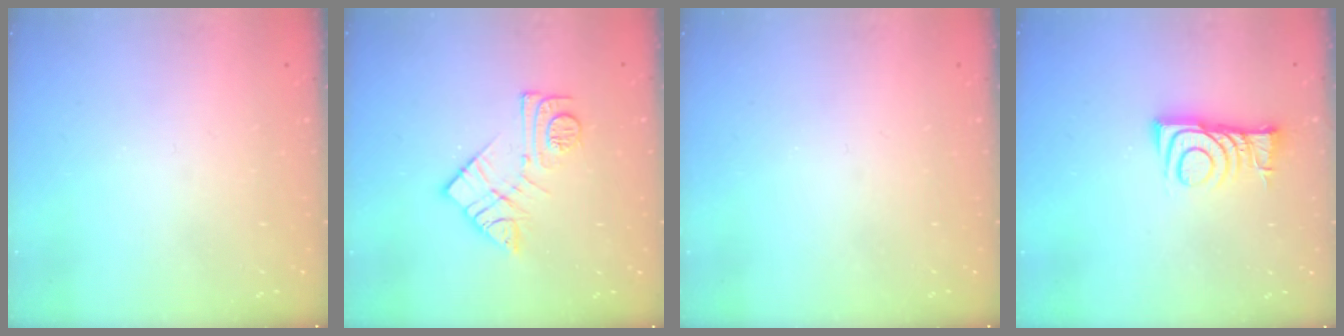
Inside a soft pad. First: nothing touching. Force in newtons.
{"total": 12.2, "press": 12.1, "slide": 0.7}
{"total": 0.0}
{"total": 8.7, "press": 8.7, "slide": 0.3}